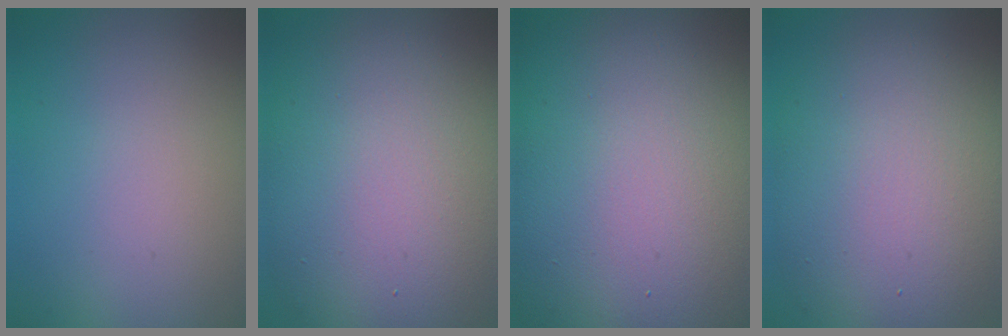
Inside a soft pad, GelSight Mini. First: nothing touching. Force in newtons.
{"total": 13.6, "press": 13.6, "slide": 0.9}
{"total": 22.3, "press": 22.3, "slide": 0.7}
{"total": 10.6, "press": 10.6, "slide": 0.7}